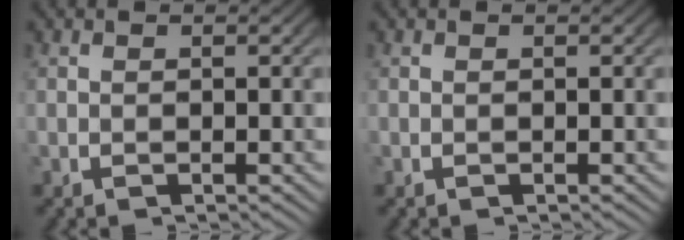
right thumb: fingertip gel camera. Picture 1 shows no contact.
{"total": 0.0}